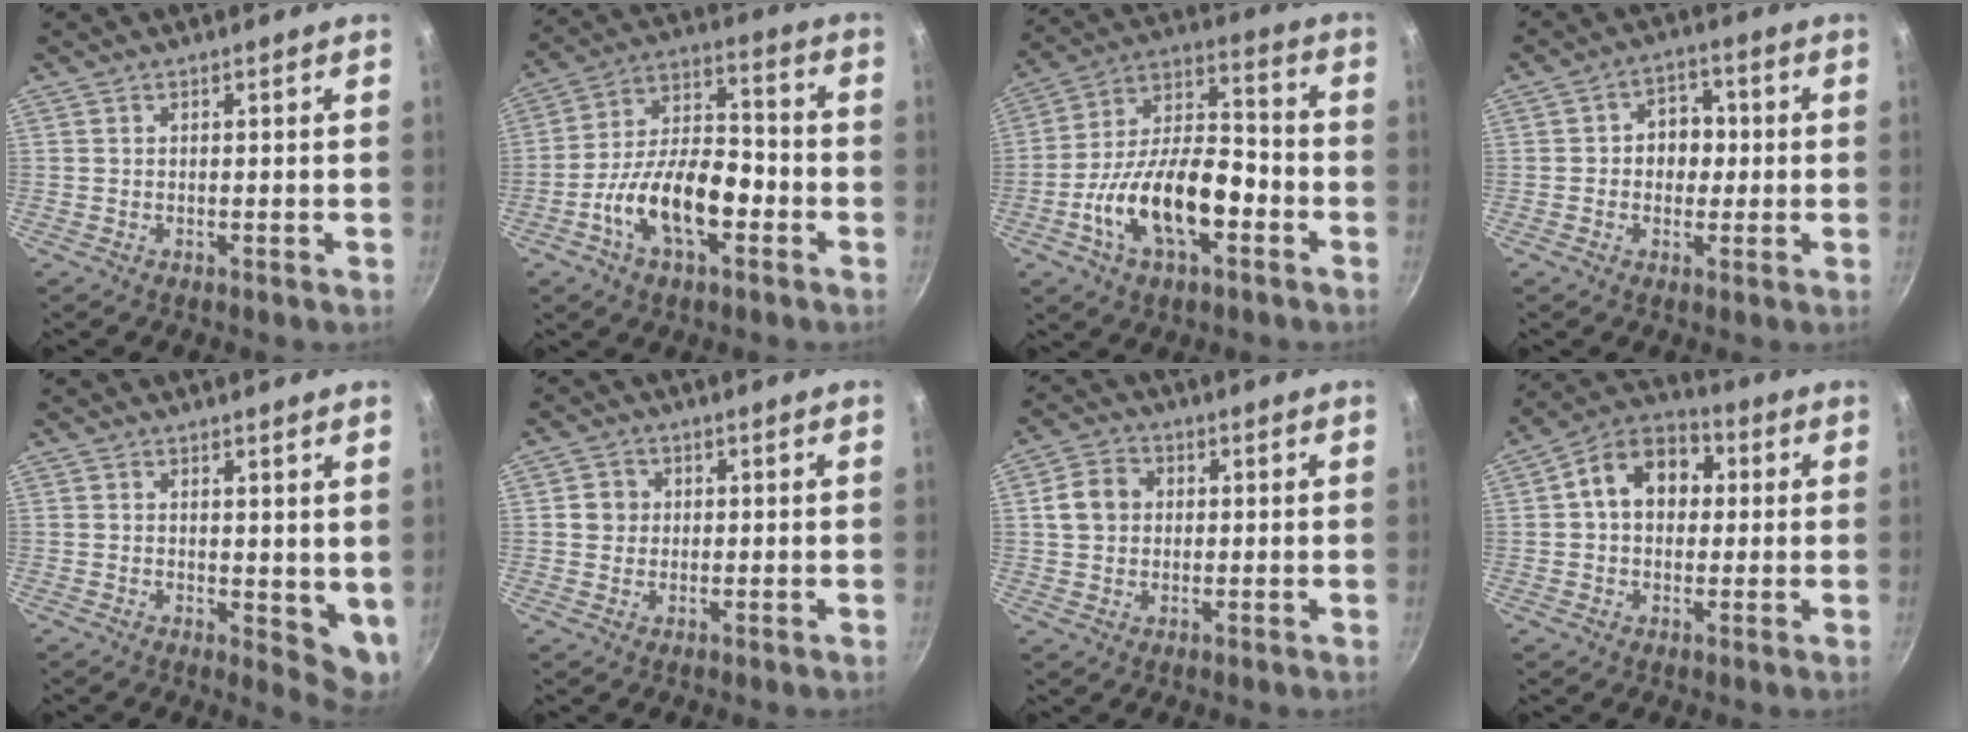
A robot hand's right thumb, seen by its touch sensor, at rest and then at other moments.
{"total": 15.3, "force": [-5.6, 7.7, 12.0], "torque": [-0.183, 0.052, -0.109]}
{"total": 18.1, "force": [-6.4, 8.9, 14.4], "torque": [-0.231, 0.050, -0.121]}
{"total": 6.7, "force": [0.0, 5.5, 3.8], "torque": [-0.011, 0.012, -0.008]}
{"total": 6.0, "force": [2.1, 3.0, 4.8], "torque": [-0.052, -0.022, 0.031]}
{"total": 3.3, "force": [0.3, 3.2, 0.9], "torque": [0.003, 0.006, 0.001]}
{"total": 6.5, "force": [1.0, 5.4, 3.4], "torque": [-0.041, 0.010, 0.008]}
{"total": 12.2, "force": [2.0, 9.1, 7.9], "torque": [-0.090, 0.028, 0.010]}